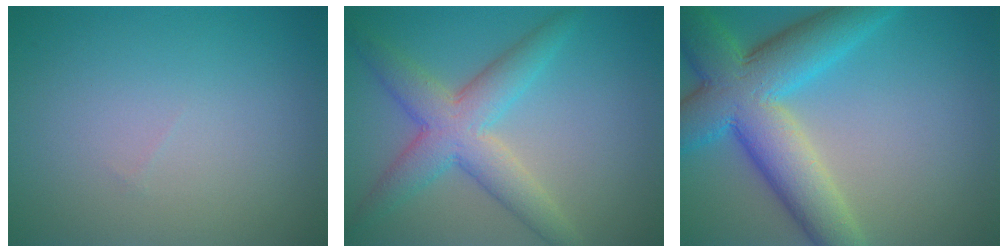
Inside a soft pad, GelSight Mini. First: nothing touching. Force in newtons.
{"total": 5.7, "press": 5.6, "slide": 0.4}
{"total": 10.2, "press": 10.1, "slide": 0.2}